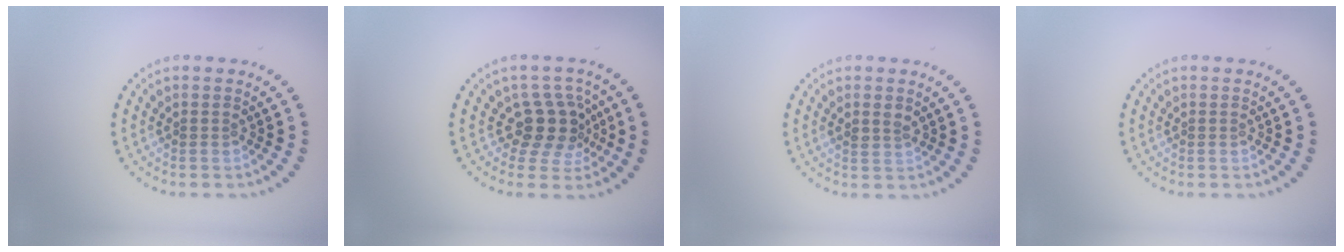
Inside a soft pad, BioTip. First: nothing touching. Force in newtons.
{"total": 3.9, "press": 3.1, "slide": 2.3}
{"total": 1.5, "press": 1.4, "slide": 0.6}
{"total": 0.0}